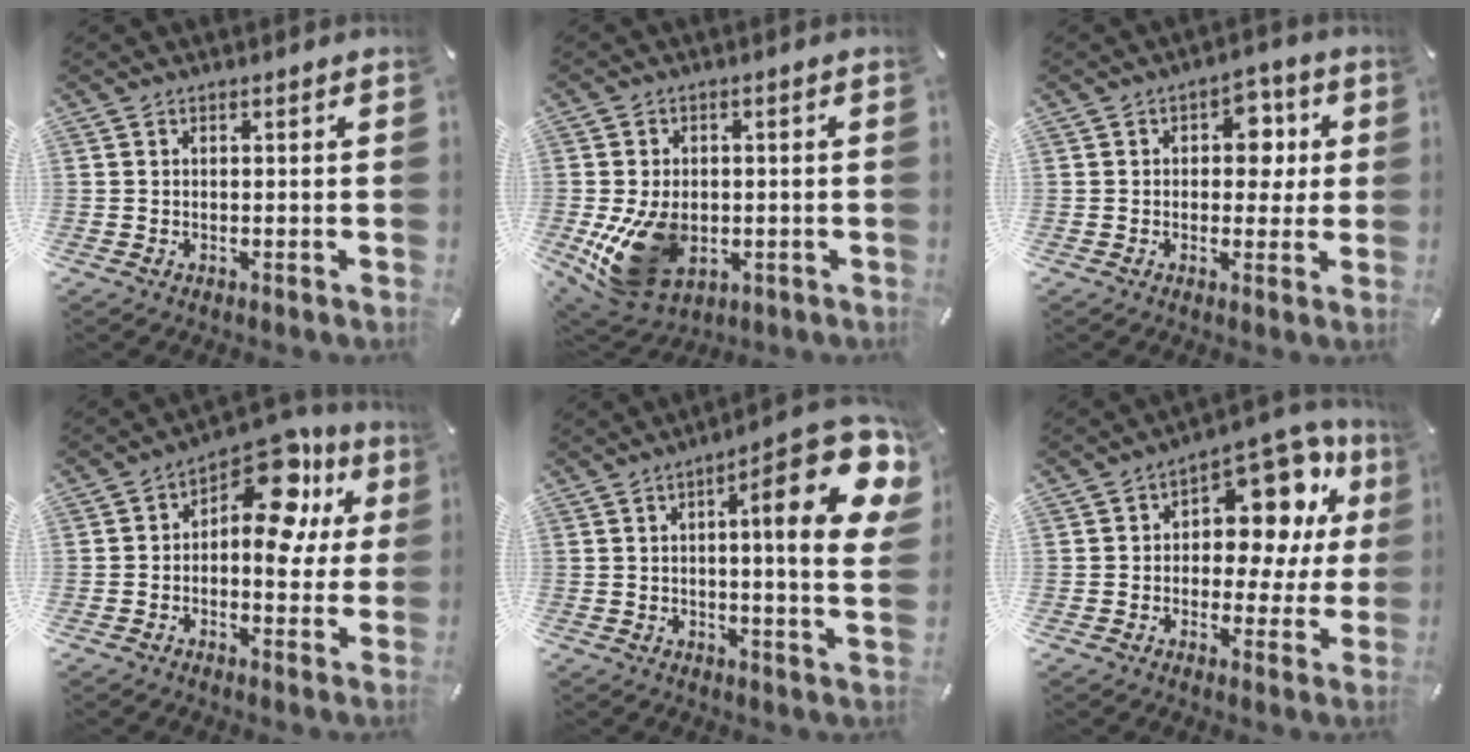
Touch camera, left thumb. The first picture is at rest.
{"total": 14.6, "force": [-3.1, 10.5, 9.7], "torque": [-0.184, 0.002, -0.048]}
{"total": 7.2, "force": [0.9, 5.3, 4.8], "torque": [-0.046, -0.004, 0.006]}
{"total": 15.0, "force": [6.1, 7.8, 11.3], "torque": [-0.155, -0.048, 0.102]}
{"total": 20.2, "force": [6.6, 4.5, 18.6], "torque": [-0.246, -0.046, 0.085]}
{"total": 14.9, "force": [6.7, 9.0, 9.8], "torque": [-0.126, -0.052, 0.117]}